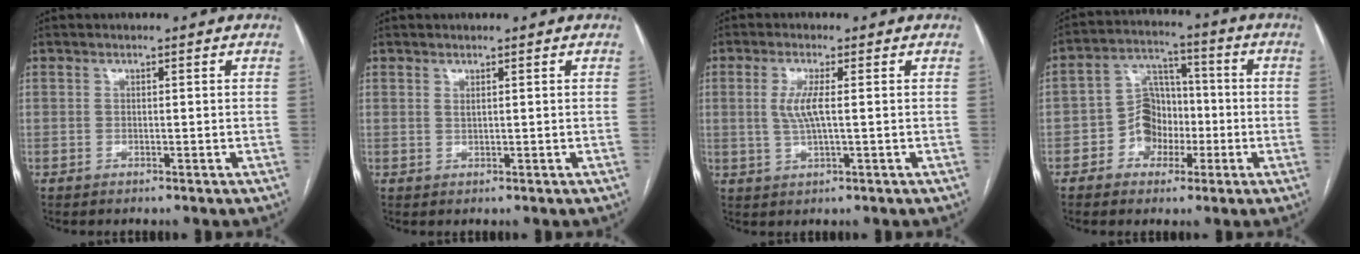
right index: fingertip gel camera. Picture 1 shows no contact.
{"total": 0.5, "force": [0.4, 0.1, 0.4], "torque": [-0.009, -0.003, 0.008]}
{"total": 4.1, "force": [0.5, 0.4, 4.0], "torque": [-0.088, -0.003, 0.009]}
{"total": 7.9, "force": [-2.4, 6.5, 3.7], "torque": [-0.072, 0.032, -0.040]}